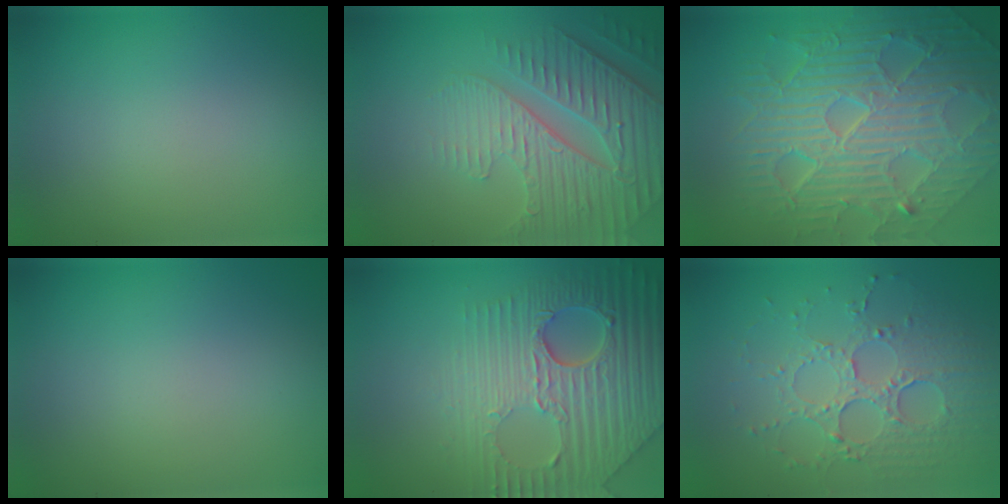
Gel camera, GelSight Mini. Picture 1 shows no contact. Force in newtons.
{"total": 5.5, "press": 4.8, "slide": 2.7}
{"total": 11.3, "press": 7.5, "slide": 8.4}
{"total": 0.0}
{"total": 7.6, "press": 5.9, "slide": 4.8}
{"total": 4.0, "press": 3.7, "slide": 1.4}